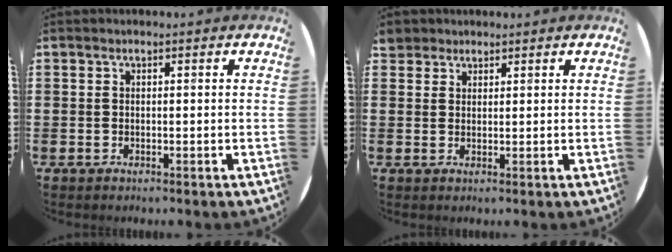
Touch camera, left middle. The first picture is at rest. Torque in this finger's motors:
{"motor_torque": [0.31, -0.29, -0.03, -0.01]}